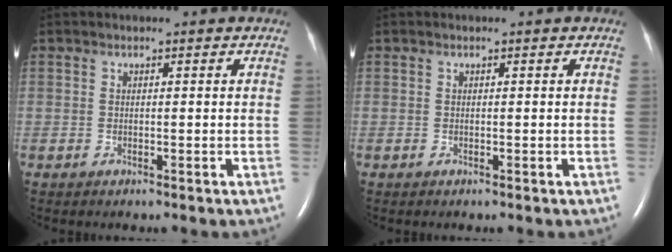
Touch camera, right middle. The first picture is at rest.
{"total": 0.0}